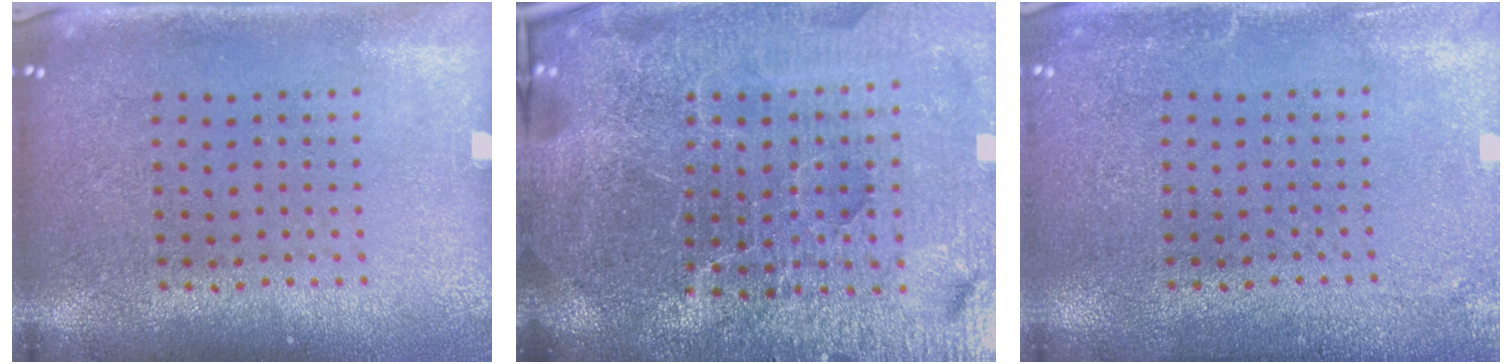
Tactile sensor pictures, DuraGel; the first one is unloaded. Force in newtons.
{"total": 7.1, "press": 6.2, "slide": 3.5}
{"total": 2.1, "press": 2.1, "slide": 0.2}